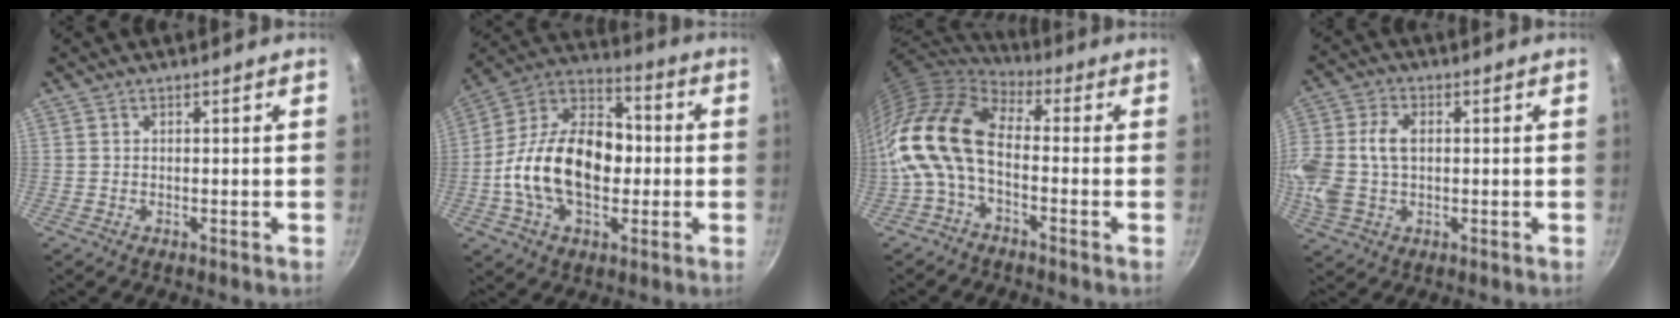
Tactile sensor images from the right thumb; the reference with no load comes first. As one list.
[{"total": 21.4, "force": [-2.0, 13.8, 16.3], "torque": [-0.255, 0.044, -0.052]}, {"total": 14.2, "force": [-2.1, 7.8, 11.7], "torque": [-0.215, 0.026, -0.056]}, {"total": 13.9, "force": [0.7, 9.6, 9.9], "torque": [-0.228, 0.019, 0.009]}]